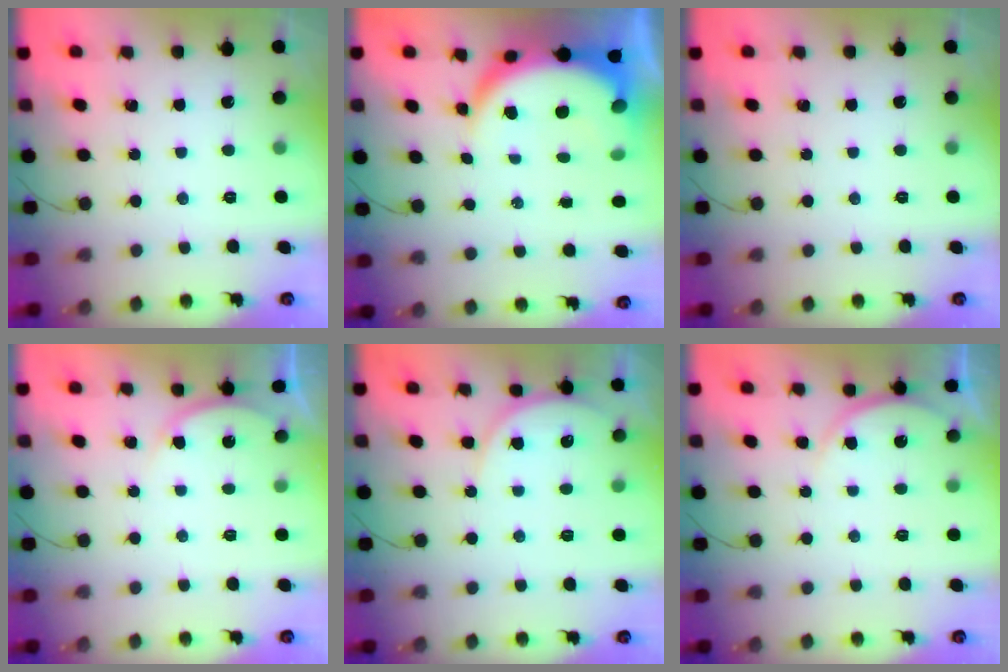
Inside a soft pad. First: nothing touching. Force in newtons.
{"total": 10.2, "press": 10.1, "slide": 1.2}
{"total": 0.0}
{"total": 2.9, "press": 2.9, "slide": 0.5}
{"total": 7.0, "press": 7.0, "slide": 0.3}
{"total": 5.9, "press": 5.9, "slide": 0.7}